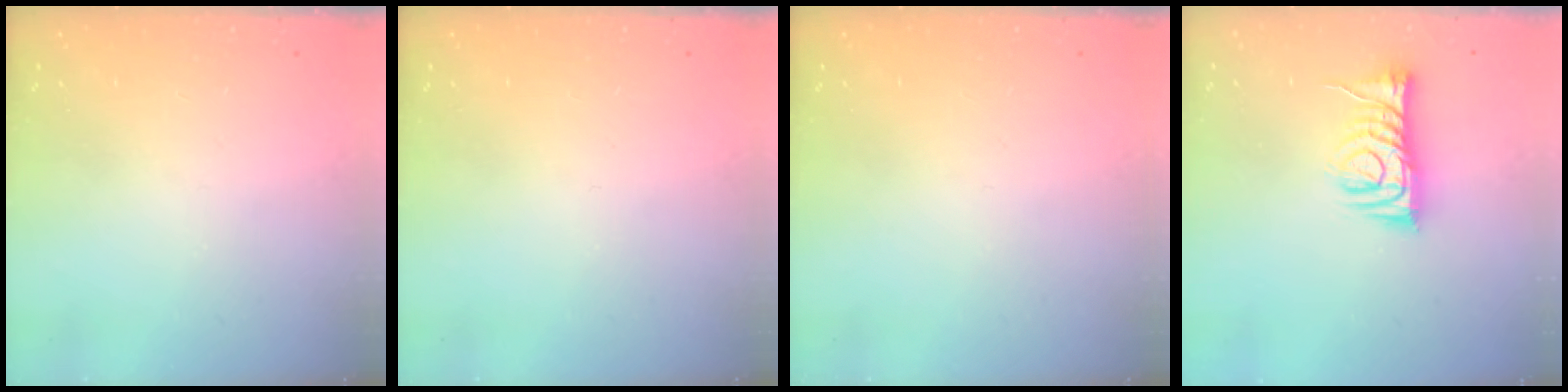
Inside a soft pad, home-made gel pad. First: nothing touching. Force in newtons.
{"total": 0.0}
{"total": 0.0}
{"total": 9.2, "press": 9.2, "slide": 0.6}